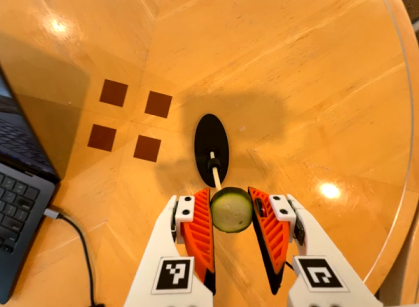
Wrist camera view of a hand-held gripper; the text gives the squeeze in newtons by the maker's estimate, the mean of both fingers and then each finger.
{"total": 10.2, "left": 10.5, "right": 9.9}